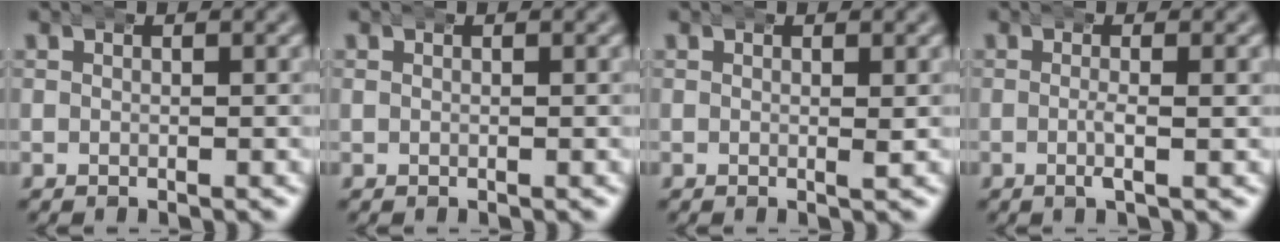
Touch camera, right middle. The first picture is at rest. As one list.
[{"total": 0.0}, {"total": 0.7, "force": [0.4, 0.1, 0.6], "torque": [-0.010, 0.000, 0.003]}, {"total": 2.0, "force": [-0.4, 0.4, 1.9], "torque": [-0.037, -0.001, -0.012]}]